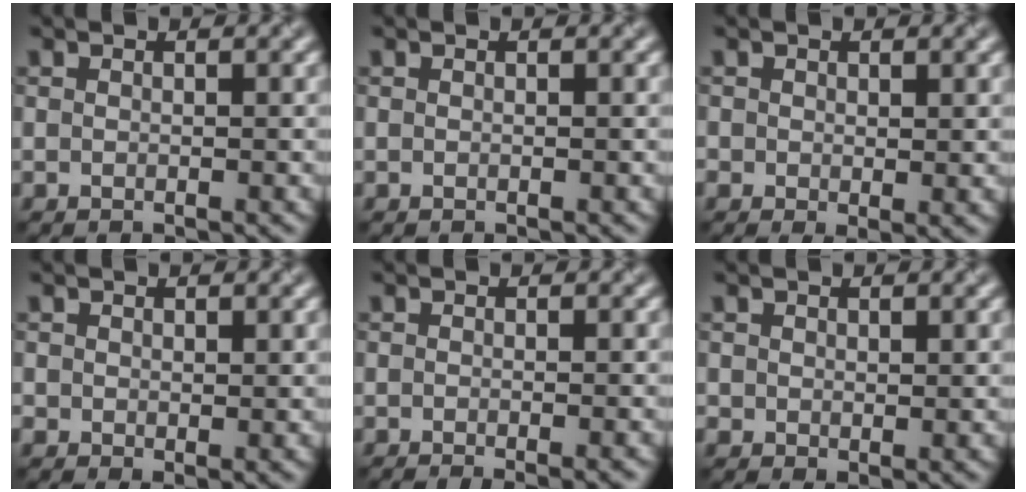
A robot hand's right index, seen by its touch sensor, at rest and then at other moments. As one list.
[{"total": 0.0}, {"total": 1.8, "force": [0.1, 1.1, 1.5], "torque": [-0.029, -0.009, 0.004]}, {"total": 1.4, "force": [0.4, 0.9, 1.0], "torque": [-0.020, -0.006, 0.011]}, {"total": 2.2, "force": [-1.4, 0.3, 1.7], "torque": [-0.025, -0.012, -0.020]}, {"total": 1.3, "force": [0.6, 0.9, 0.8], "torque": [-0.017, -0.007, 0.015]}]